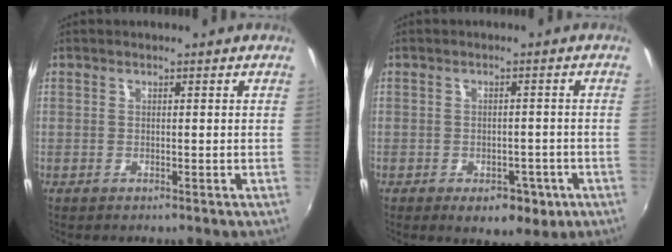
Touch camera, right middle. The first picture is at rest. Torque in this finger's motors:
{"motor_torque": [0.85, -1.29, -0.05, 0.00]}